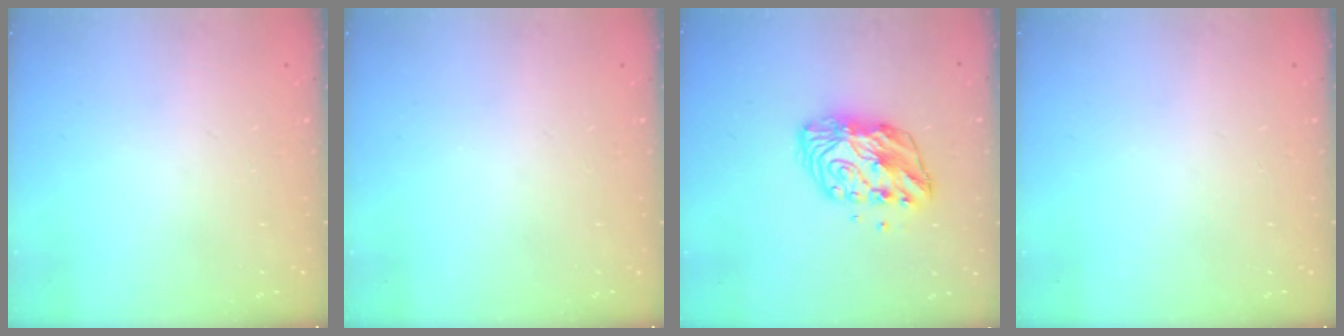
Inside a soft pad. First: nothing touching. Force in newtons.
{"total": 0.0}
{"total": 11.2, "press": 11.2, "slide": 0.9}
{"total": 0.0}